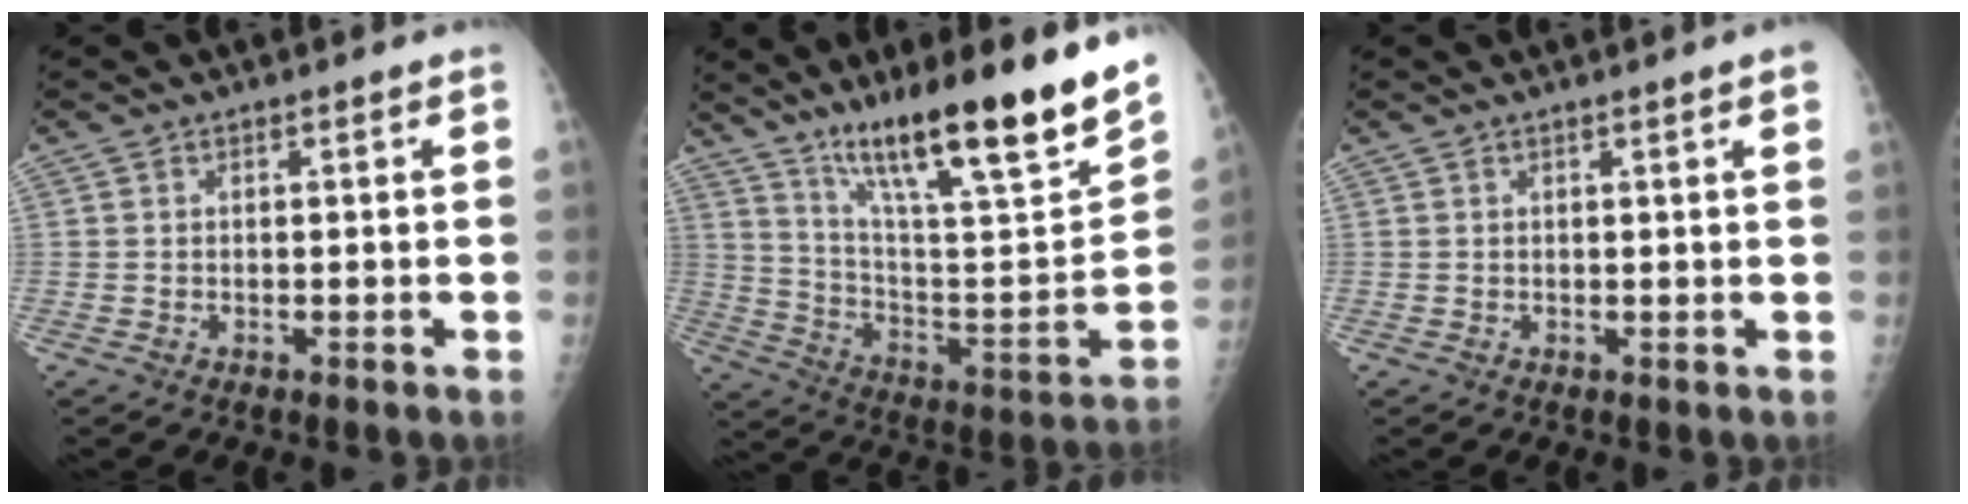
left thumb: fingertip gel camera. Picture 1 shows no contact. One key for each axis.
{"total": 26.3, "fx": 18.2, "fy": 2.9, "fz": 18.8, "tx": -0.273, "ty": -0.073, "tz": 0.305}
{"total": 2.5, "fx": 1.5, "fy": -0.3, "fz": 1.9, "tx": -0.026, "ty": 0.001, "tz": 0.021}